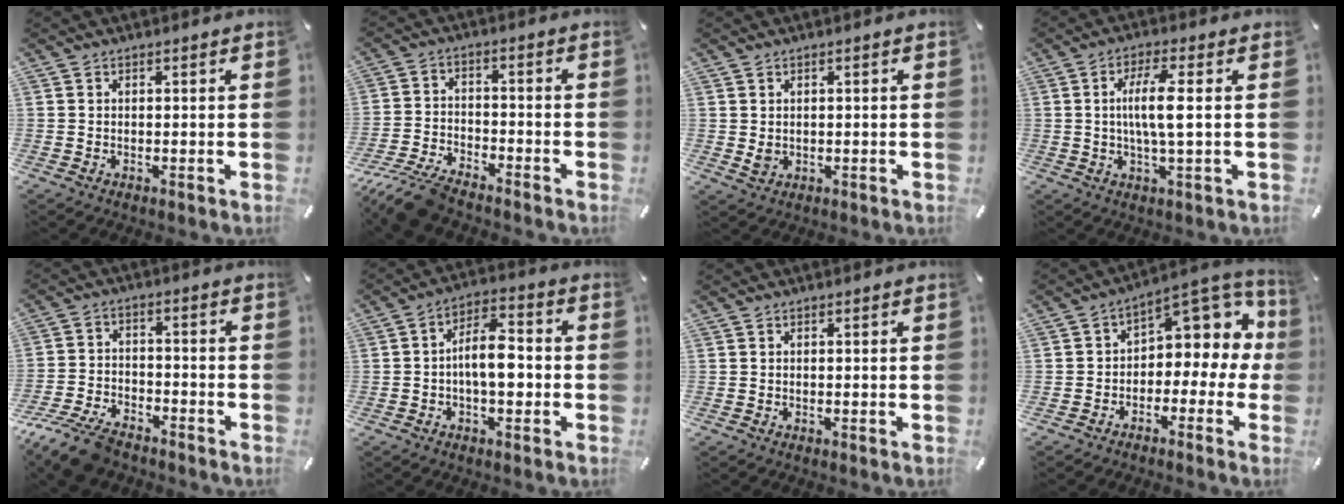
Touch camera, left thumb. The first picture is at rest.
{"total": 10.3, "force": [-8.9, 2.7, 4.3], "torque": [-0.090, 0.037, -0.175]}
{"total": 1.8, "force": [0.0, 1.6, 0.9], "torque": [-0.017, 0.001, 0.001]}
{"total": 8.1, "force": [0.7, 1.2, 8.0], "torque": [-0.156, -0.002, 0.005]}
{"total": 10.2, "force": [-8.2, 3.9, 4.6], "torque": [-0.091, 0.040, -0.156]}
{"total": 9.8, "force": [-1.9, 4.8, 8.3], "torque": [-0.143, 0.015, -0.032]}
{"total": 0.0}
{"total": 8.6, "force": [3.3, 6.0, 5.1], "torque": [-0.070, -0.029, 0.059]}